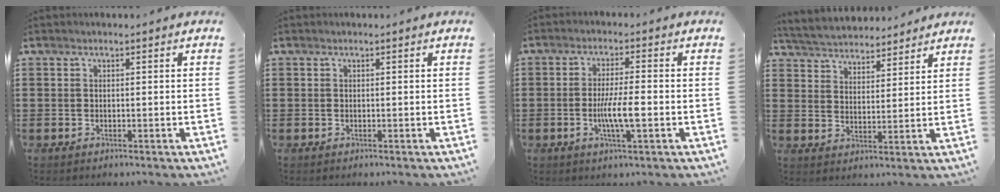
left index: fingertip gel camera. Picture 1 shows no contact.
{"total": 0.0}
{"total": 6.0, "force": [-1.3, 1.0, 5.8], "torque": [-0.113, -0.003, -0.028]}
{"total": 4.4, "force": [4.4, 0.7, 0.2], "torque": [-0.025, -0.022, 0.077]}